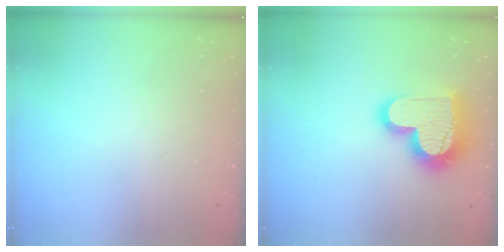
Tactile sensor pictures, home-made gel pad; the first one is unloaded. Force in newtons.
{"total": 17.8, "press": 17.7, "slide": 1.5}